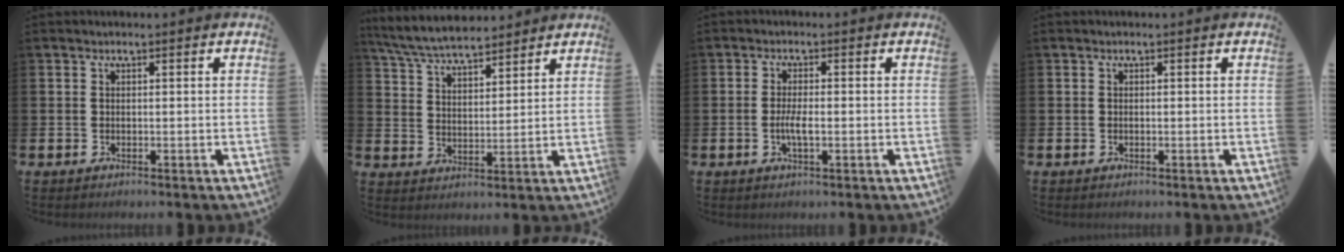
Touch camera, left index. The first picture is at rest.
{"total": 6.6, "force": [6.3, 1.2, 1.6], "torque": [-0.060, -0.025, 0.115]}
{"total": 2.6, "force": [-0.6, 0.7, 2.4], "torque": [-0.036, -0.002, -0.012]}
{"total": 0.0}